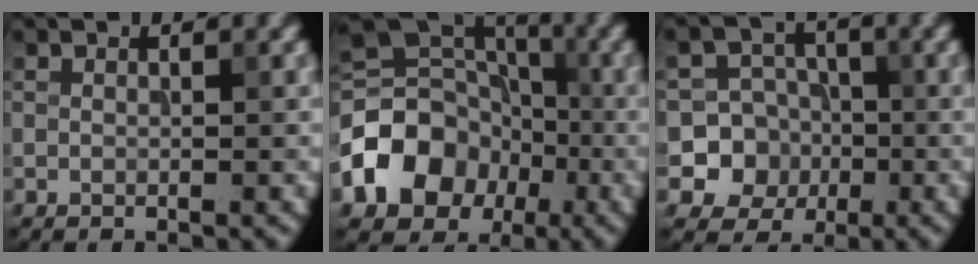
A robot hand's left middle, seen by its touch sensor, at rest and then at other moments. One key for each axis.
{"total": 9.9, "fx": -3.4, "fy": 7.9, "fz": 4.9, "tx": -0.087, "ty": 0.003, "tz": -0.076}
{"total": 8.0, "fx": -1.9, "fy": 7.6, "fz": 1.5, "tx": -0.018, "ty": 0.005, "tz": -0.055}